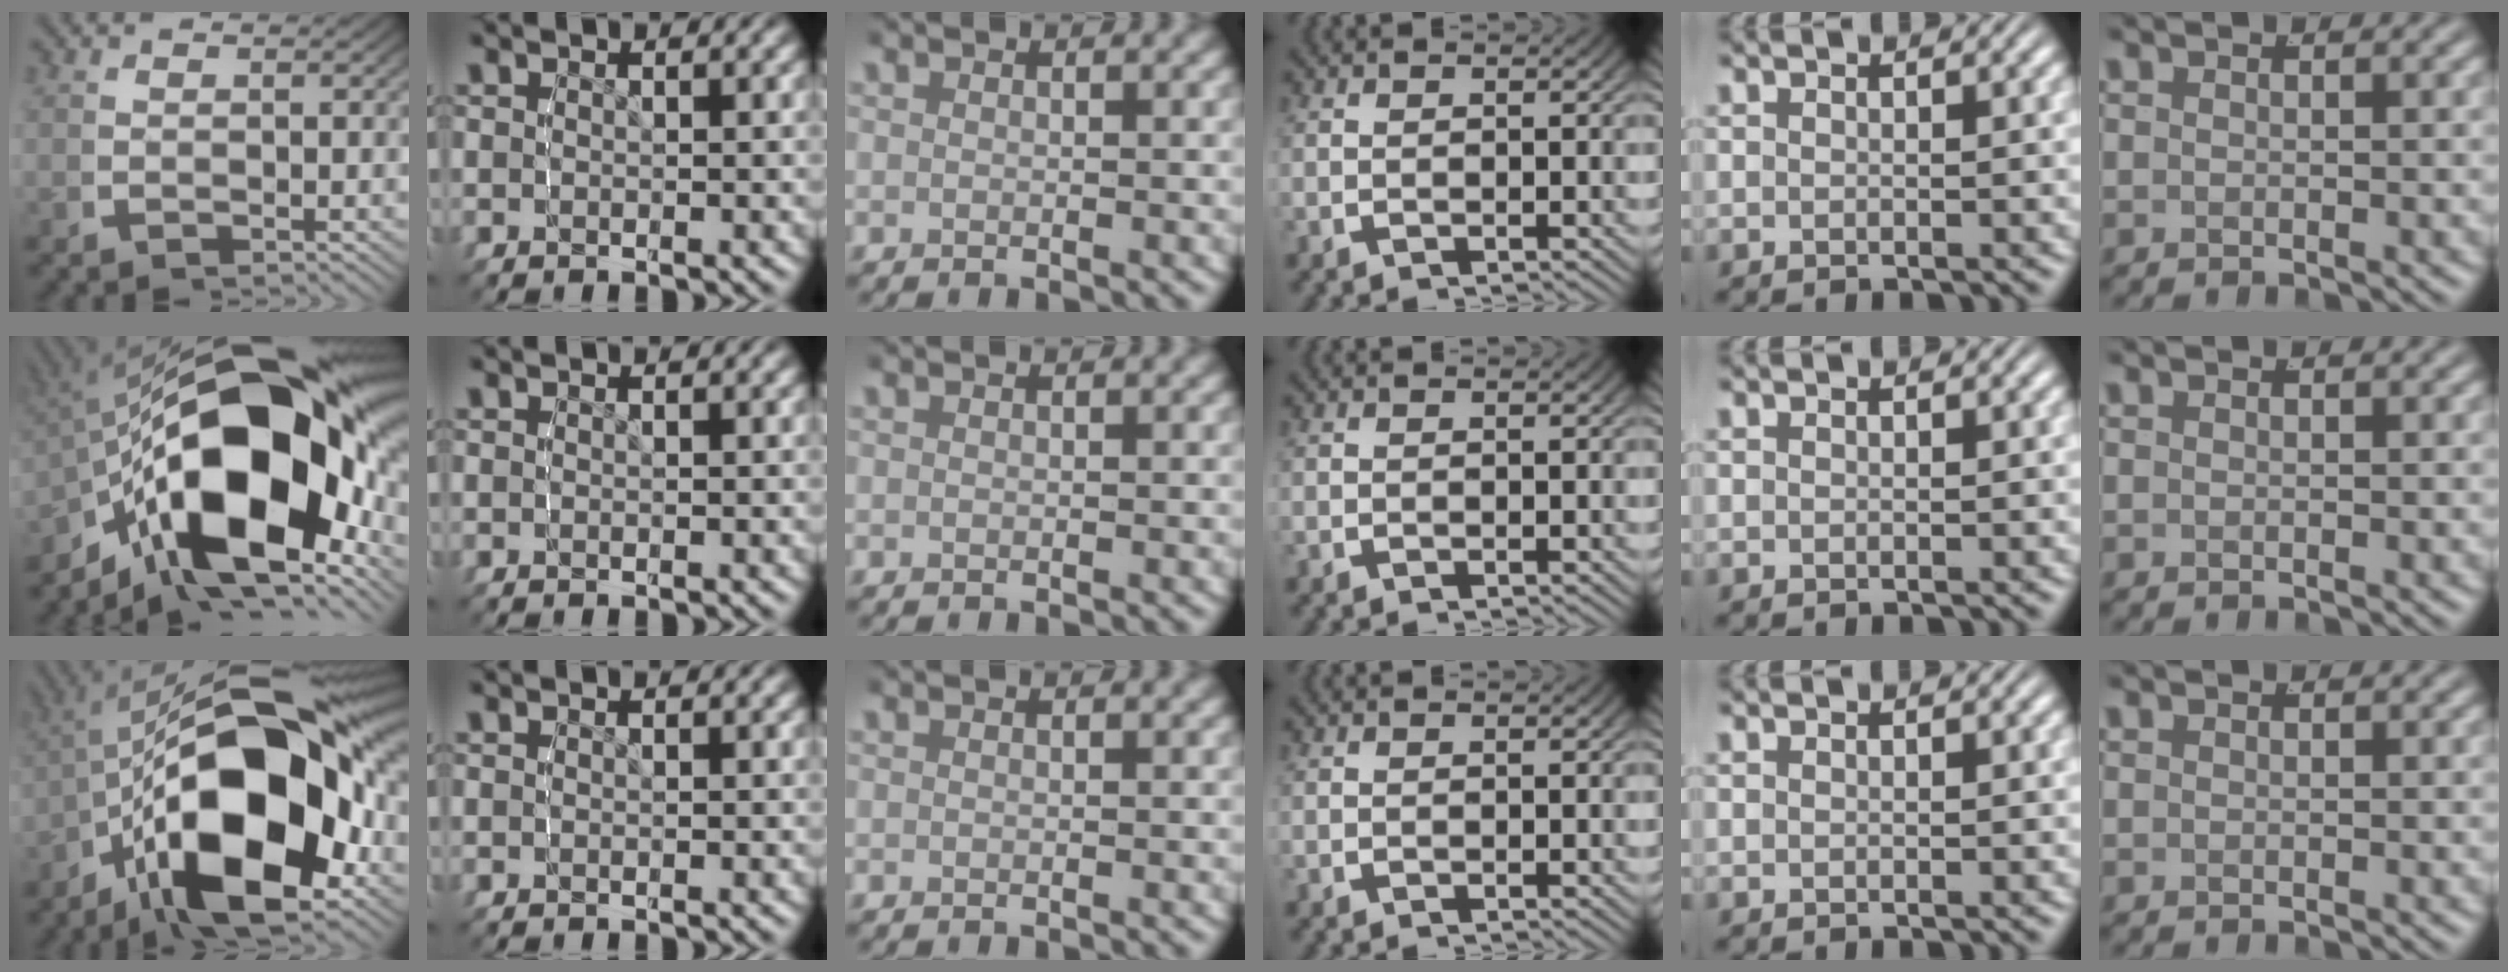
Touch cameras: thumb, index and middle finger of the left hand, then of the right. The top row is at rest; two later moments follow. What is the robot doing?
{"motion": "lift_and_place", "object": "toy banana"}